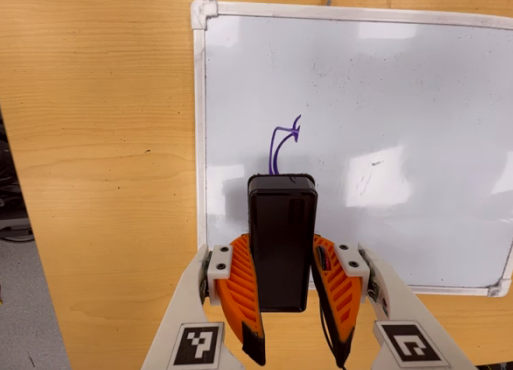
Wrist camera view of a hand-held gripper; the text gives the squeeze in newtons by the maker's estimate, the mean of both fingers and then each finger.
{"total": 6.5, "left": 5.3, "right": 7.6}